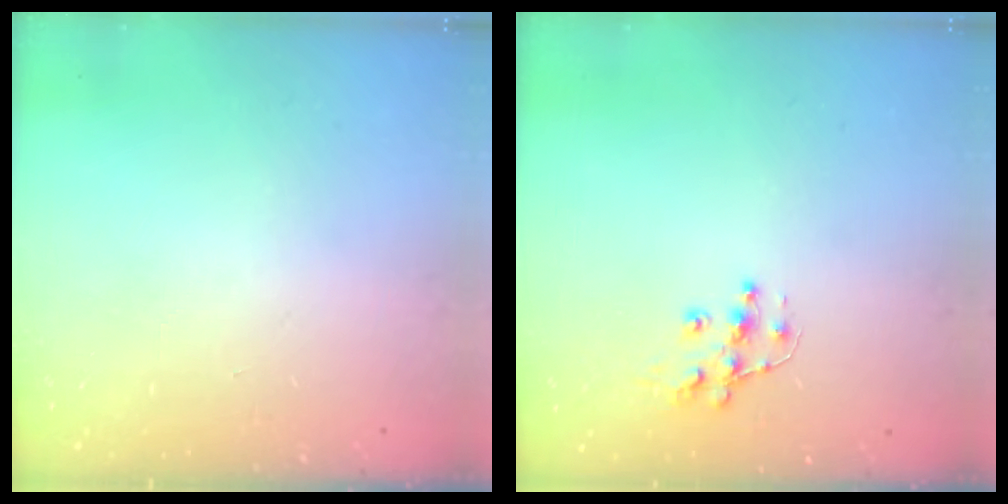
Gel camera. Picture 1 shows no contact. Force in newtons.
{"total": 8.8, "press": 8.8, "slide": 0.6}